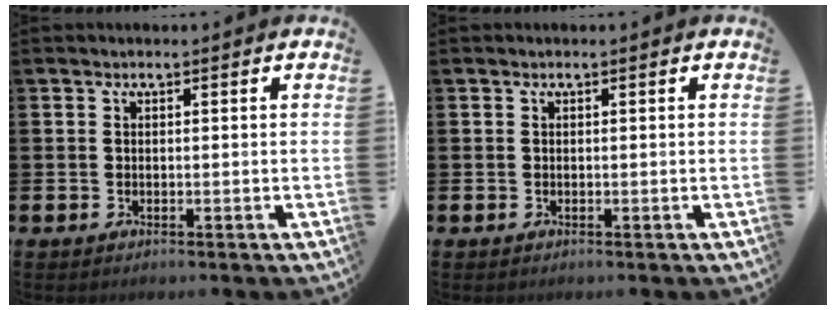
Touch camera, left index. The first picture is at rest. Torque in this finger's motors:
{"motor_torque": [0.00, 0.00, 0.00, 0.00]}